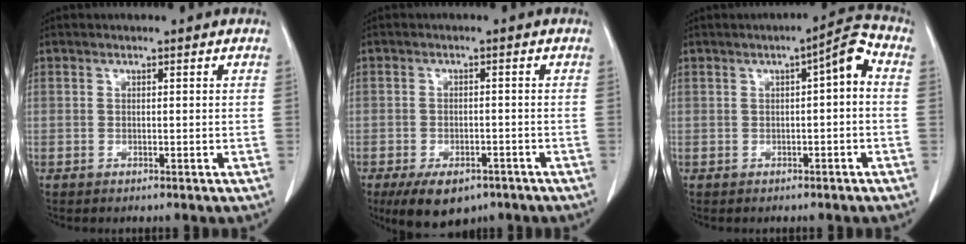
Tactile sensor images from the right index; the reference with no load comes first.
{"total": 8.2, "force": [-5.7, 4.0, 4.2], "torque": [-0.066, -0.002, -0.085]}
{"total": 4.6, "force": [0.3, 0.7, 4.5], "torque": [-0.060, 0.018, -0.002]}